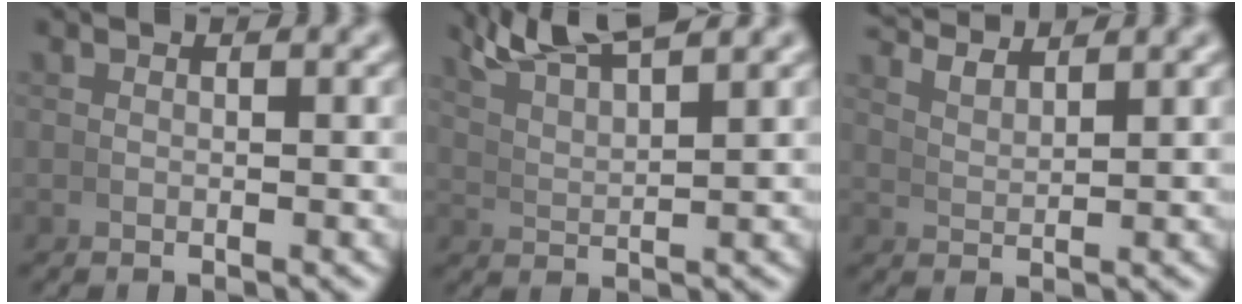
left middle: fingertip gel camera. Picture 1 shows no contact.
{"total": 7.0, "force": [5.7, 2.0, 3.5], "torque": [-0.066, 0.017, 0.095]}
{"total": 3.7, "force": [3.5, 0.4, 1.3], "torque": [-0.021, 0.005, 0.064]}